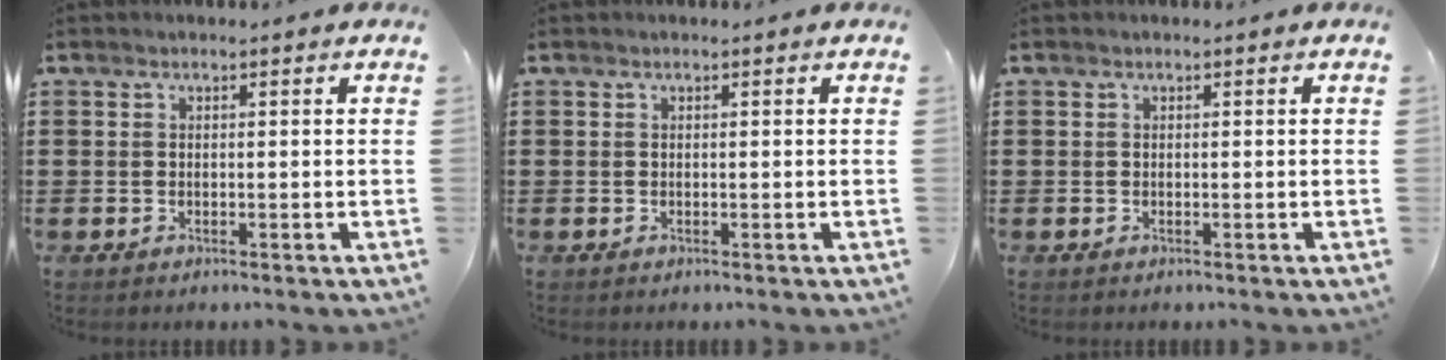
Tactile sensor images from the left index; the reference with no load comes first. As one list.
[{"total": 0.0}, {"total": 0.0}]